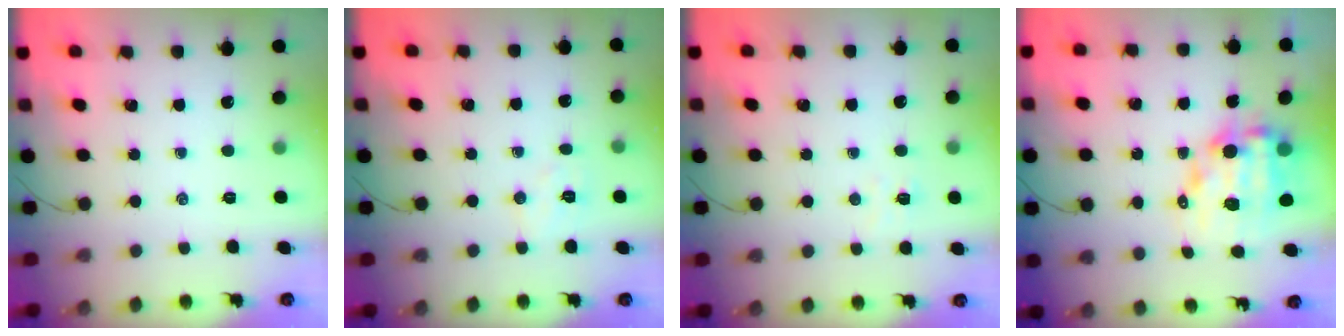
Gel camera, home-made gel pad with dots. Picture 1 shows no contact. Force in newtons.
{"total": 5.3, "press": 5.2, "slide": 1.1}
{"total": 3.9, "press": 3.8, "slide": 0.8}
{"total": 11.9, "press": 11.5, "slide": 3.2}